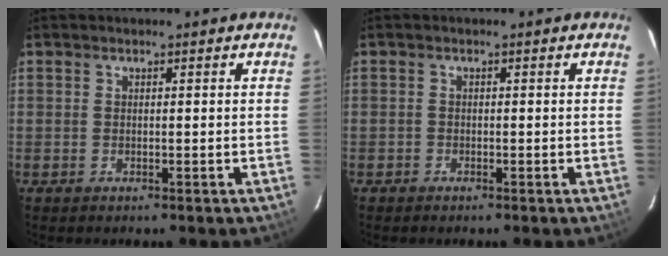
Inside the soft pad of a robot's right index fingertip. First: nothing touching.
{"total": 0.6, "force": [-0.5, 0.3, -0.1], "torque": [-0.001, 0.003, -0.011]}